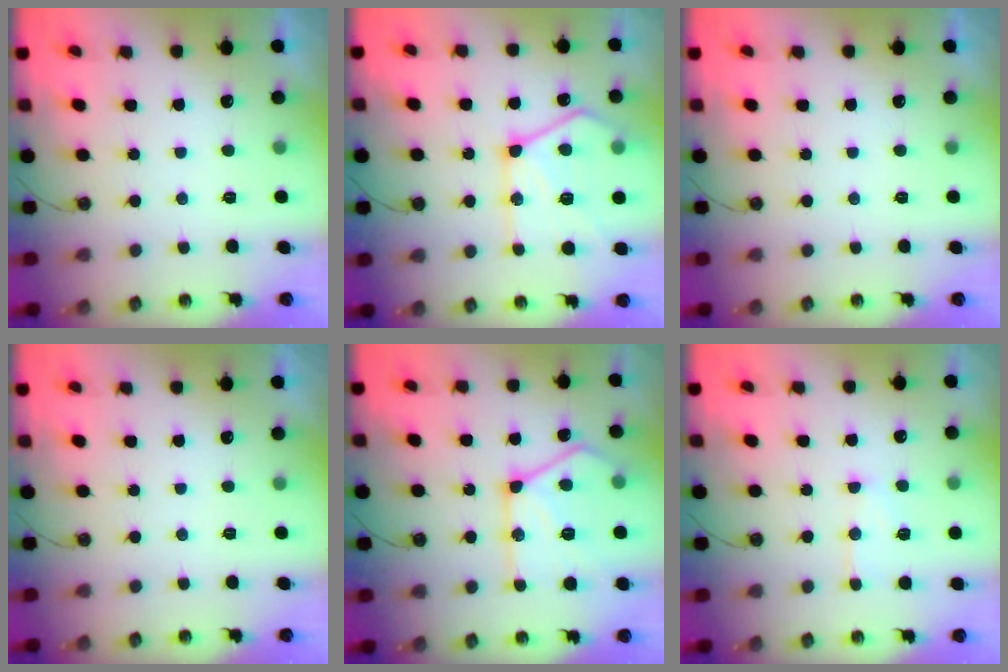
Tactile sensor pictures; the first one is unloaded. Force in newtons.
{"total": 18.7, "press": 18.6, "slide": 1.6}
{"total": 0.0}
{"total": 0.0}
{"total": 19.3, "press": 19.2, "slide": 2.1}
{"total": 8.2, "press": 8.1, "slide": 0.6}